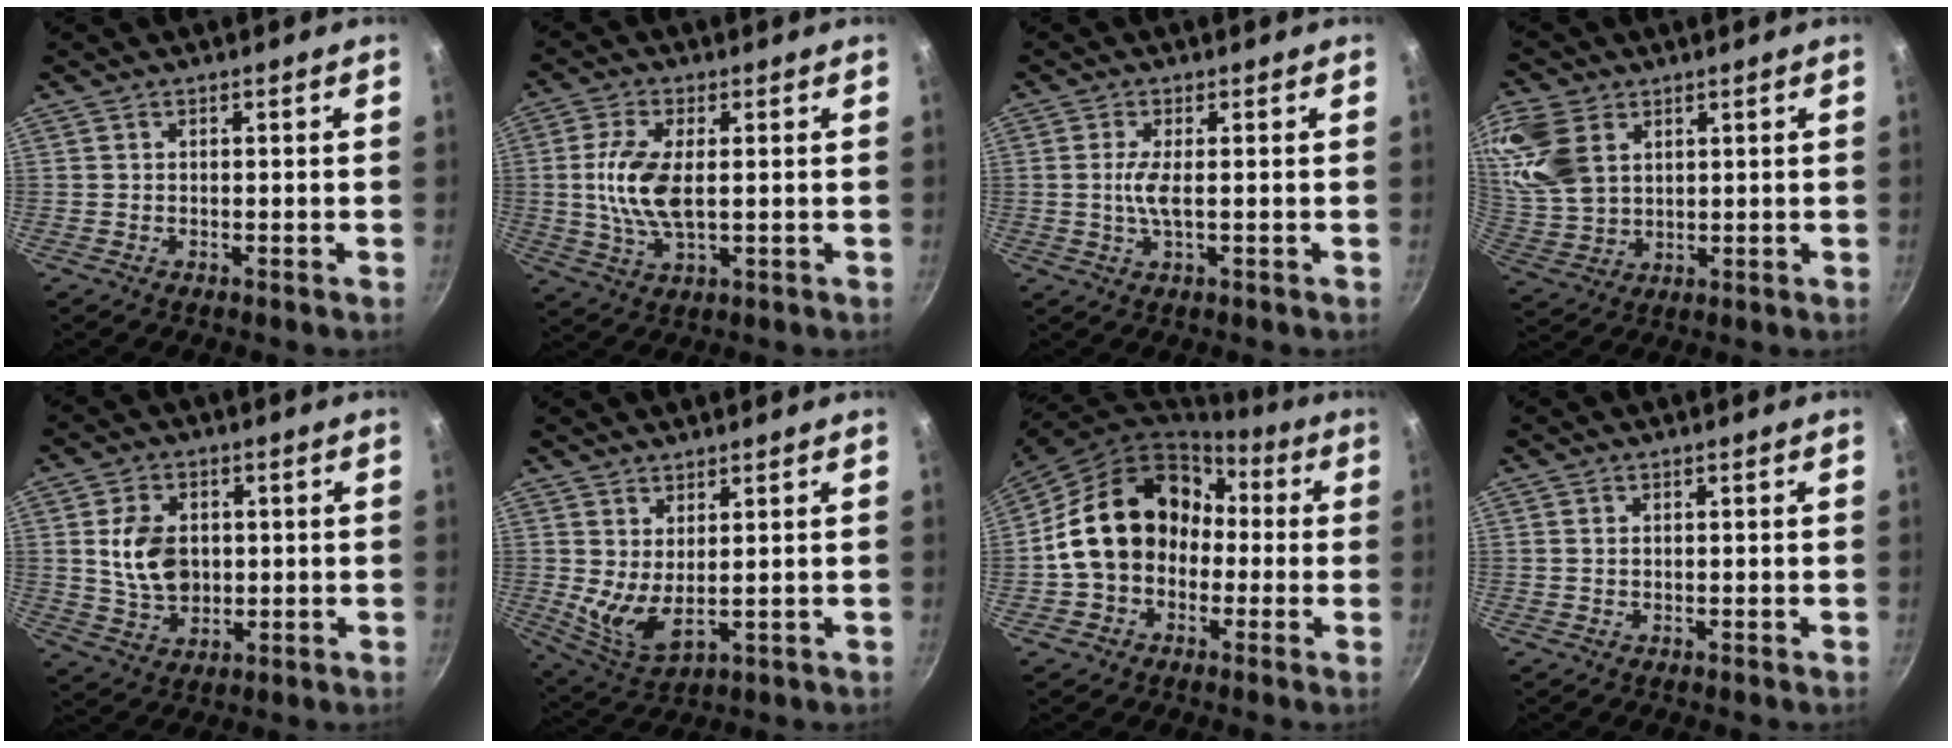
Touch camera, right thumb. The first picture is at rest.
{"total": 9.7, "force": [0.6, 4.5, 8.6], "torque": [-0.177, -0.001, 0.012]}
{"total": 3.7, "force": [0.0, 0.8, 3.7], "torque": [-0.089, -0.001, -0.001]}
{"total": 13.3, "force": [5.2, 9.1, 8.2], "torque": [-0.165, -0.015, 0.114]}
{"total": 10.1, "force": [1.0, 7.3, 6.8], "torque": [-0.107, -0.007, 0.024]}
{"total": 7.1, "force": [2.5, 2.9, 5.9], "torque": [-0.106, -0.039, 0.055]}
{"total": 18.3, "force": [0.0, 14.6, 11.0], "torque": [-0.162, 0.066, -0.003]}
{"total": 0.7, "force": [0.2, 0.6, 0.4], "torque": [-0.006, 0.003, 0.005]}